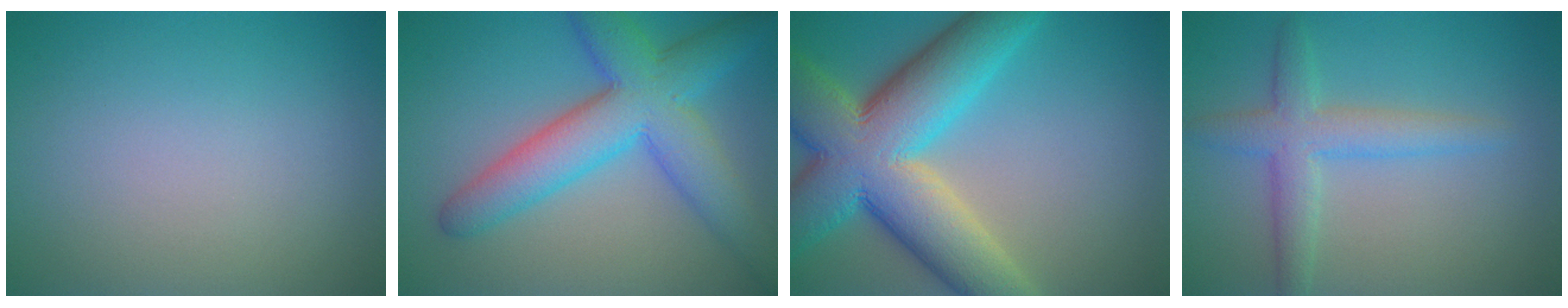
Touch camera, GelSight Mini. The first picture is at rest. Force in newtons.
{"total": 8.3, "press": 8.3, "slide": 0.2}
{"total": 13.7, "press": 13.7, "slide": 1.0}
{"total": 3.7, "press": 3.7, "slide": 0.2}